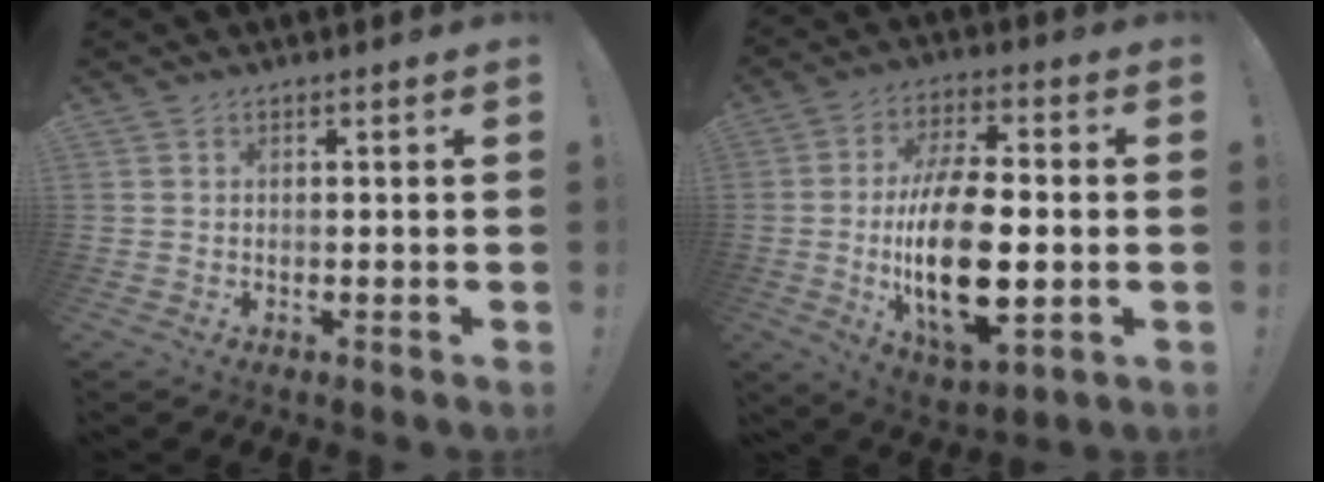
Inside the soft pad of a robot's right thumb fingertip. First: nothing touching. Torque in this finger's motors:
{"motor_torque": [2.29, 2.72, 2.24, -0.53, 0.71]}